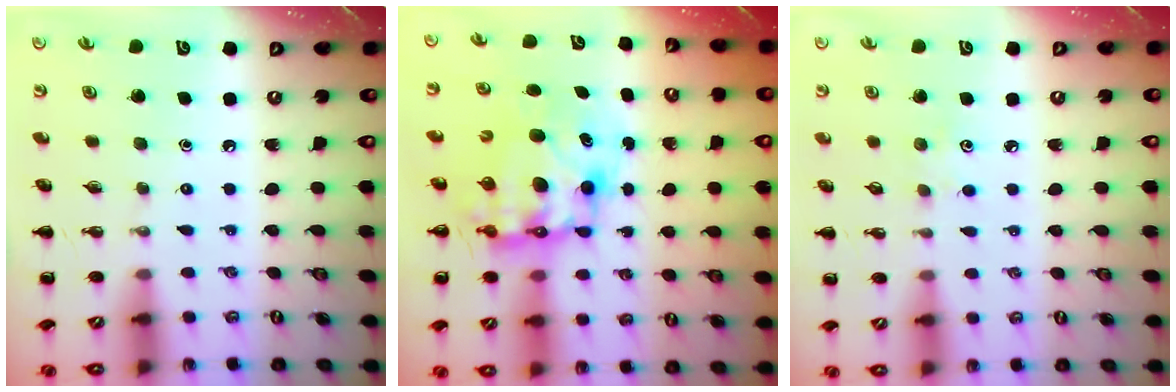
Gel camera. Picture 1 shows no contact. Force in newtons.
{"total": 9.5, "press": 9.2, "slide": 2.4}
{"total": 2.7, "press": 2.6, "slide": 0.7}